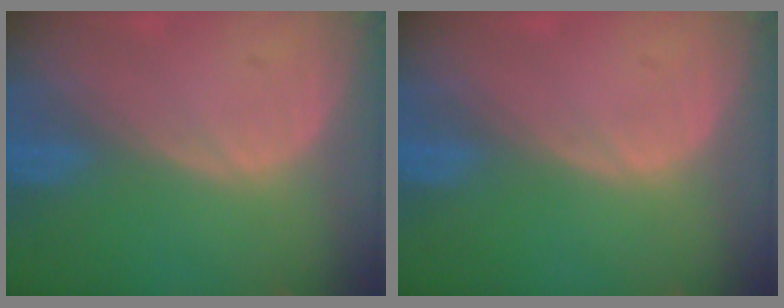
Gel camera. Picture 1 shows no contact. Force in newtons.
{"total": 0.0}